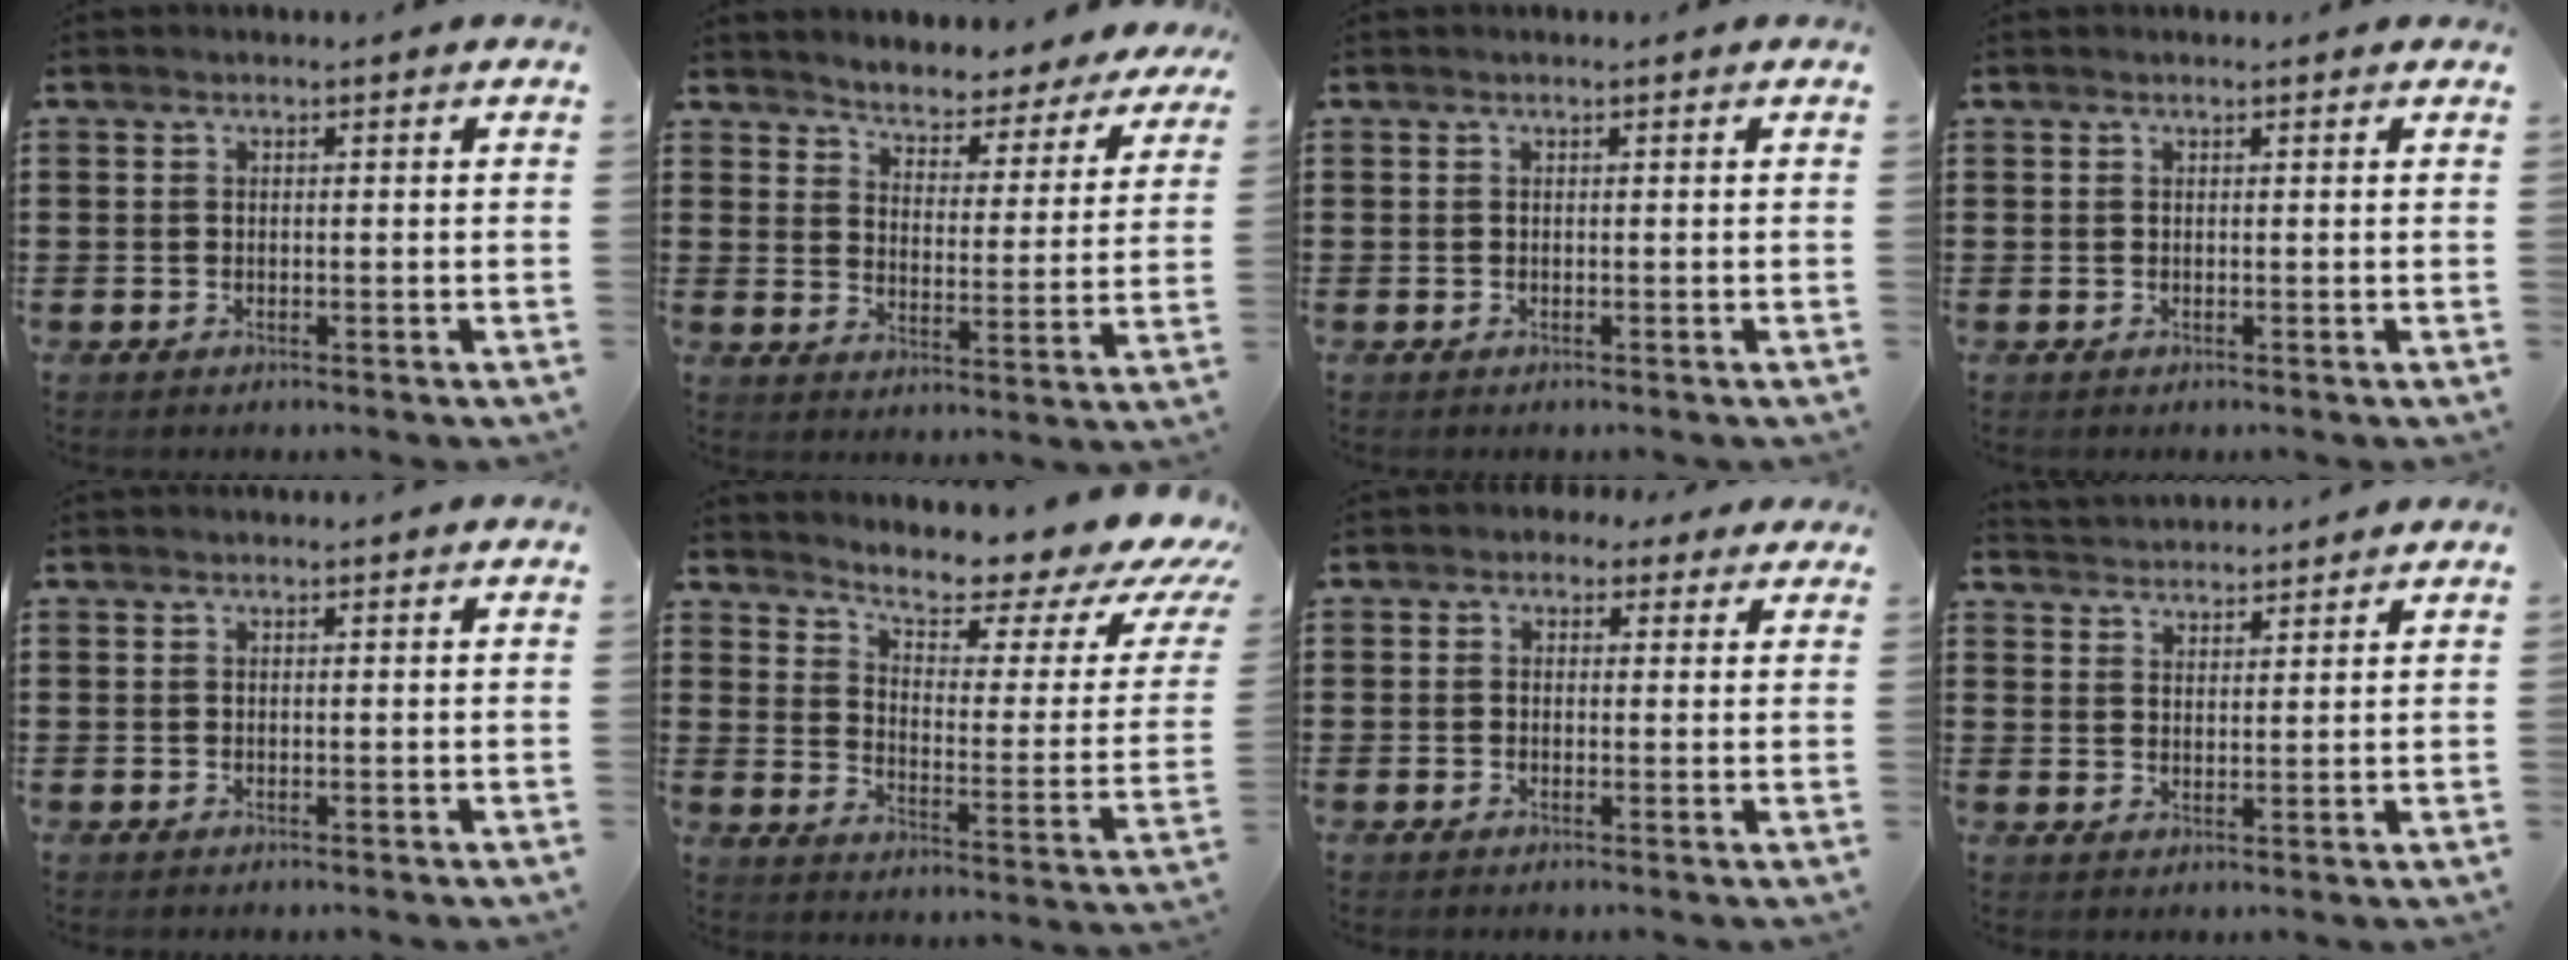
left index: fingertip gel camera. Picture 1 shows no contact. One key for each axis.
{"total": 3.7, "fx": 3.6, "fy": 0.1, "fz": -0.5, "tx": -0.017, "ty": -0.036, "tz": 0.056}
{"total": 0.0}
{"total": 0.0}
{"total": 0.0}
{"total": 7.1, "fx": 5.5, "fy": 1.8, "fz": 4.1, "tx": -0.081, "ty": -0.043, "tz": 0.085}
{"total": 1.8, "fx": 0.9, "fy": 1.5, "fz": 0.4, "tx": -0.009, "ty": 0.007, "tz": 0.013}
{"total": 2.9, "fx": 2.9, "fy": -0.1, "fz": -0.5, "tx": -0.001, "ty": -0.011, "tz": 0.054}